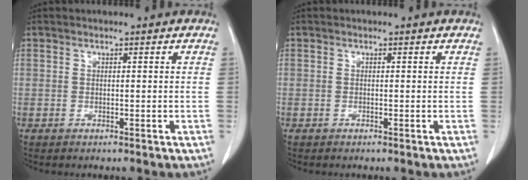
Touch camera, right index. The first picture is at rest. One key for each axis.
{"total": 0.0}